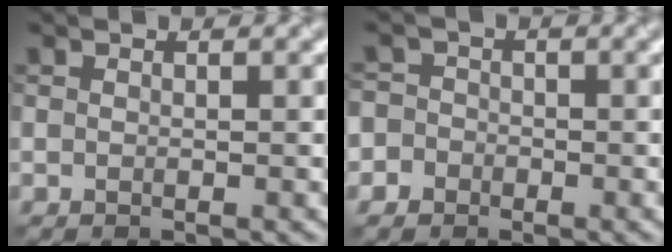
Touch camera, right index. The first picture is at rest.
{"total": 3.2, "force": [-1.4, 2.9, 0.3], "torque": [0.025, 0.008, -0.044]}